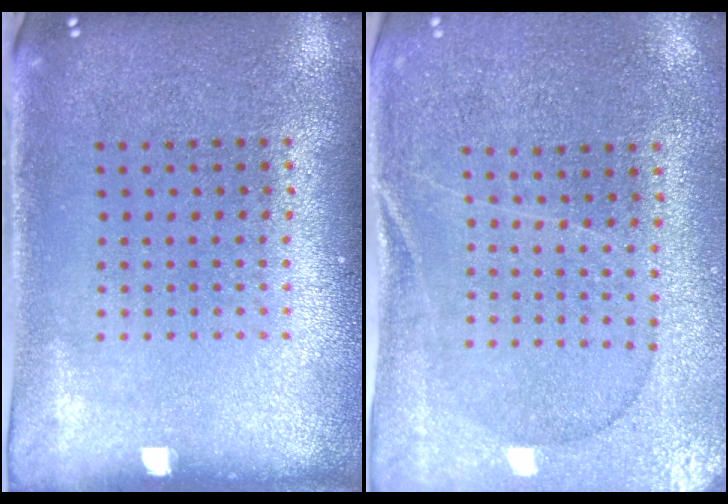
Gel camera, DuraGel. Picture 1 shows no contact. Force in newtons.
{"total": 0.5, "press": 0.4, "slide": 0.4}